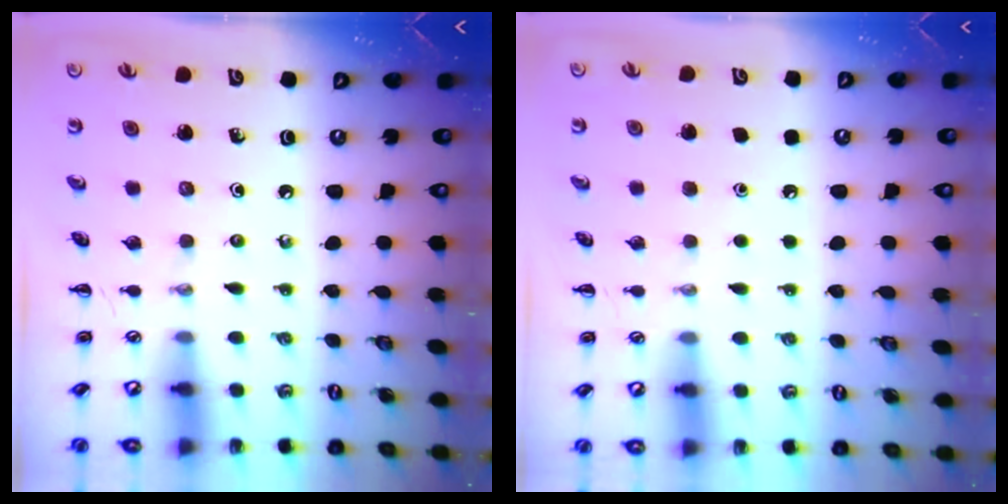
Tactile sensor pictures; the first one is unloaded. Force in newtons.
{"total": 1.6, "press": 1.6, "slide": 0.1}